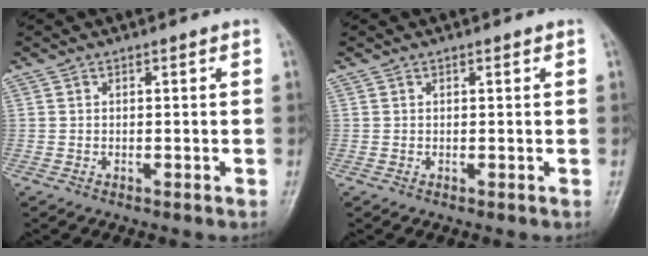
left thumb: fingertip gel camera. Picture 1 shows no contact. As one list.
[{"total": 0.6, "force": [0.4, 0.2, 0.4], "torque": [-0.006, -0.001, 0.004]}]